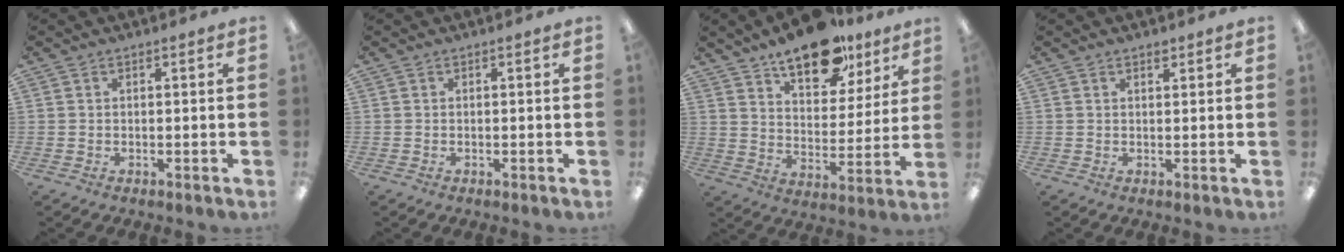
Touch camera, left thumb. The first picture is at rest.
{"total": 0.0}
{"total": 17.6, "force": [12.9, 8.0, 8.9], "torque": [-0.125, -0.073, 0.221]}
{"total": 1.4, "force": [1.2, 0.5, 0.5], "torque": [-0.004, -0.004, 0.020]}